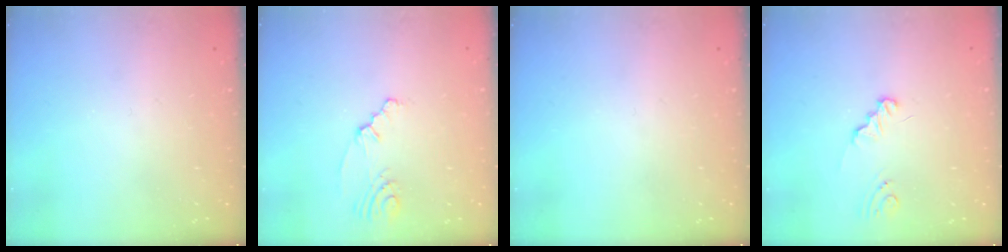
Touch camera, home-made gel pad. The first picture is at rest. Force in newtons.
{"total": 2.3, "press": 2.0, "slide": 1.2}
{"total": 0.0}
{"total": 1.0, "press": 1.0, "slide": 0.1}